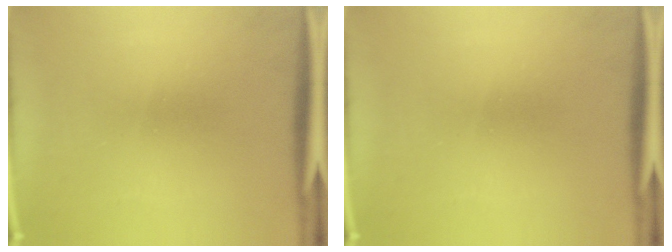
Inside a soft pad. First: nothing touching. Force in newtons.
{"total": 0.0}